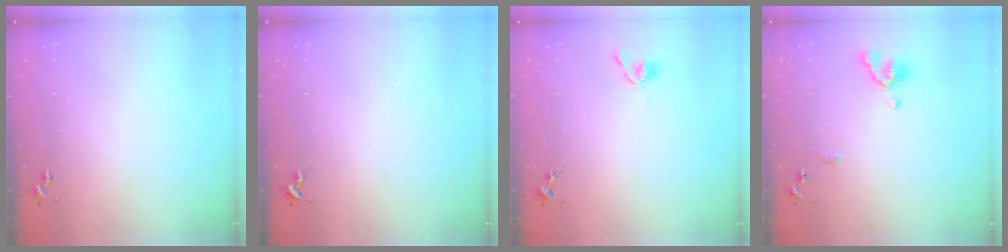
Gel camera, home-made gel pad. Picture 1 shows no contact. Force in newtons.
{"total": 0.0}
{"total": 3.7, "press": 3.6, "slide": 0.6}
{"total": 9.9, "press": 9.8, "slide": 1.3}